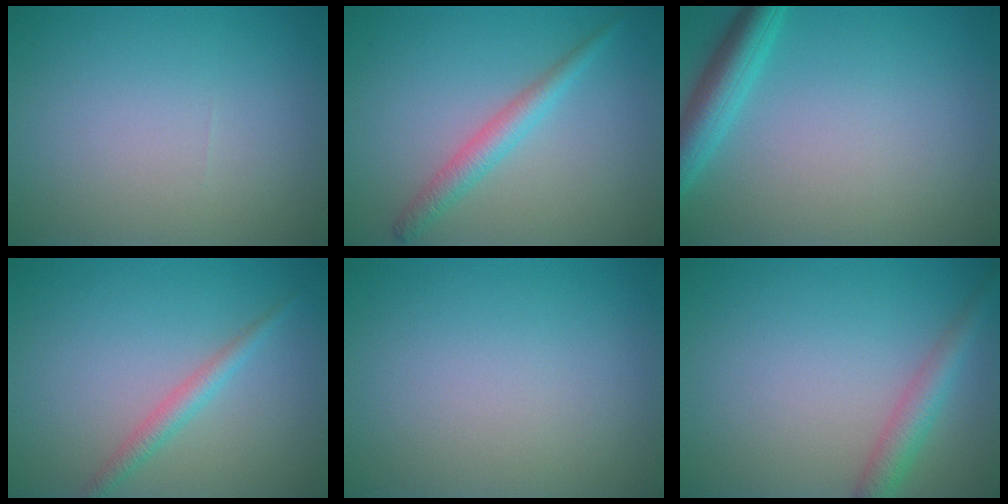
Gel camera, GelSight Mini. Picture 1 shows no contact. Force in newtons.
{"total": 2.4, "press": 2.4, "slide": 0.1}
{"total": 3.7, "press": 3.7, "slide": 0.3}
{"total": 1.8, "press": 1.8, "slide": 0.0}
{"total": 0.0}
{"total": 2.8, "press": 2.8, "slide": 0.1}